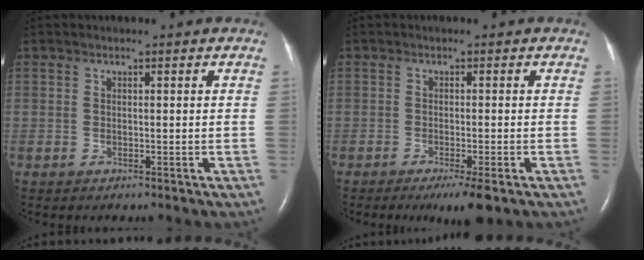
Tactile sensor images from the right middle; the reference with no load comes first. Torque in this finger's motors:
{"motor_torque": [0.81, -0.69, 0.25, 0.07]}